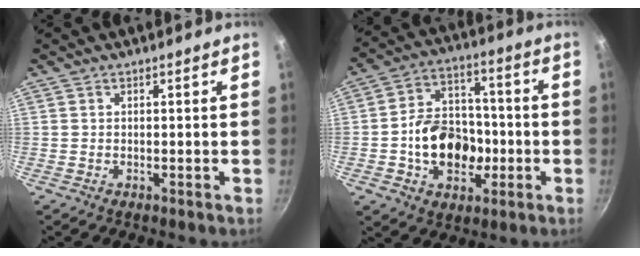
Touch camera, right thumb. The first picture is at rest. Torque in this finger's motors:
{"motor_torque": [0.15, 1.00, 0.83, -0.28, 0.10]}